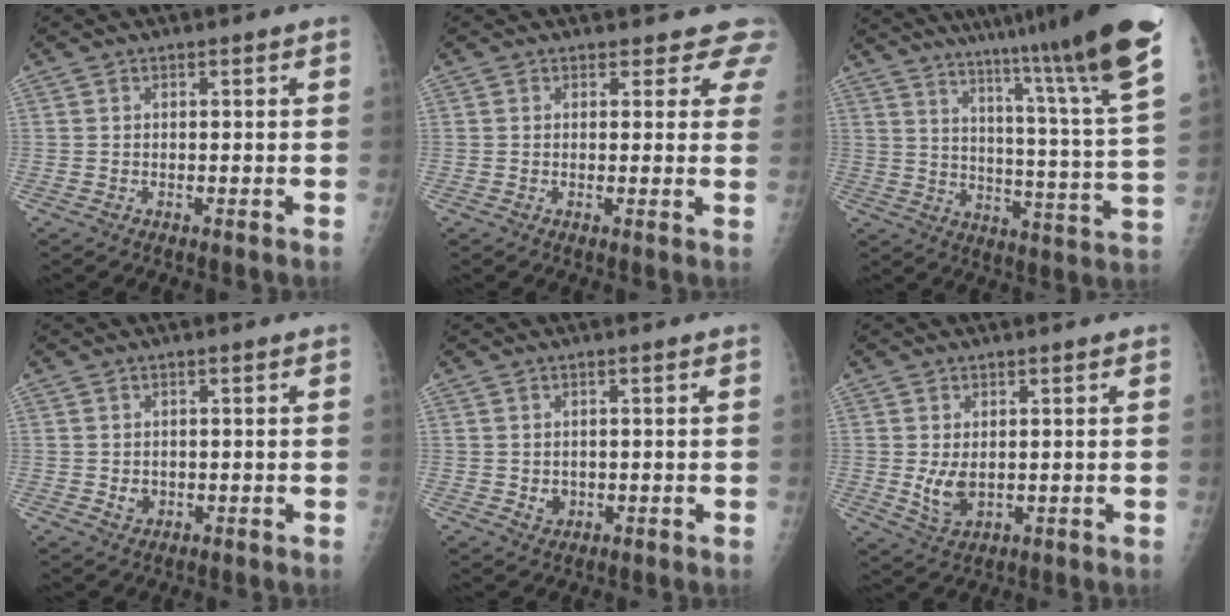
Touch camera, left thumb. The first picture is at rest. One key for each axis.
{"total": 5.2, "fx": 4.6, "fy": 2.3, "fz": 0.1, "tx": 0.042, "ty": -0.020, "tz": 0.023}
{"total": 27.7, "fx": 20.5, "fy": 0.3, "fz": 18.6, "tx": -0.267, "ty": -0.119, "tz": 0.288}
{"total": 1.5, "fx": 0.2, "fy": 1.2, "fz": 0.8, "tx": -0.011, "ty": -0.002, "tz": 0.009}
{"total": 1.8, "fx": 0.2, "fy": 1.5, "fz": 1.0, "tx": -0.012, "ty": -0.003, "tz": 0.010}
{"total": 4.4, "fx": 0.6, "fy": 2.5, "fz": 3.6, "tx": -0.060, "ty": -0.015, "tz": 0.021}